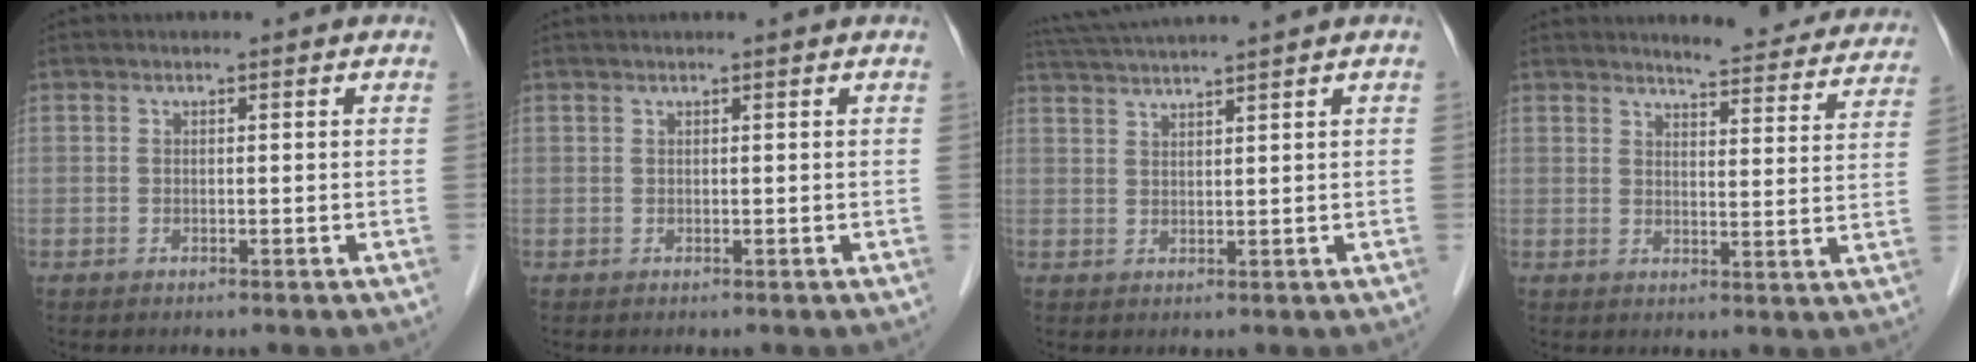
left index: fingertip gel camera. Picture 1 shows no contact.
{"total": 1.4, "force": [1.2, -0.4, 0.6], "torque": [-0.007, 0.014, 0.026]}
{"total": 7.3, "force": [6.6, -1.7, 2.7], "torque": [-0.049, 0.017, 0.115]}
{"total": 14.0, "force": [13.1, 2.3, 4.2], "torque": [-0.028, -0.036, 0.135]}